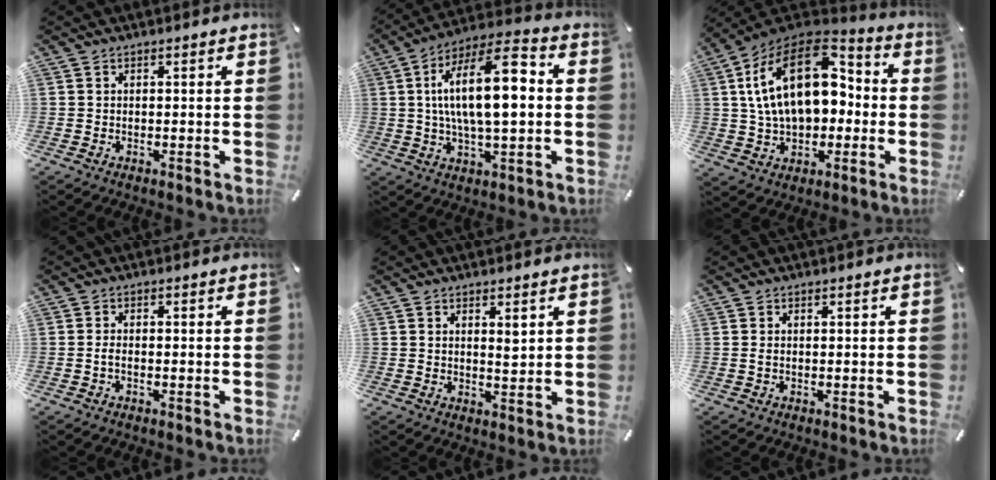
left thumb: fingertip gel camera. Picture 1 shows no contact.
{"total": 18.3, "force": [2.1, 7.5, 16.6], "torque": [-0.298, 0.003, 0.029]}
{"total": 22.5, "force": [4.5, 14.8, 16.3], "torque": [-0.302, -0.010, 0.076]}
{"total": 1.6, "force": [-0.7, 0.5, 1.3], "torque": [-0.024, 0.002, -0.013]}
{"total": 2.8, "force": [1.6, 1.0, 2.0], "torque": [-0.026, -0.009, 0.025]}
{"total": 0.7, "force": [0.0, 0.1, 0.7], "torque": [-0.014, -0.001, 0.000]}